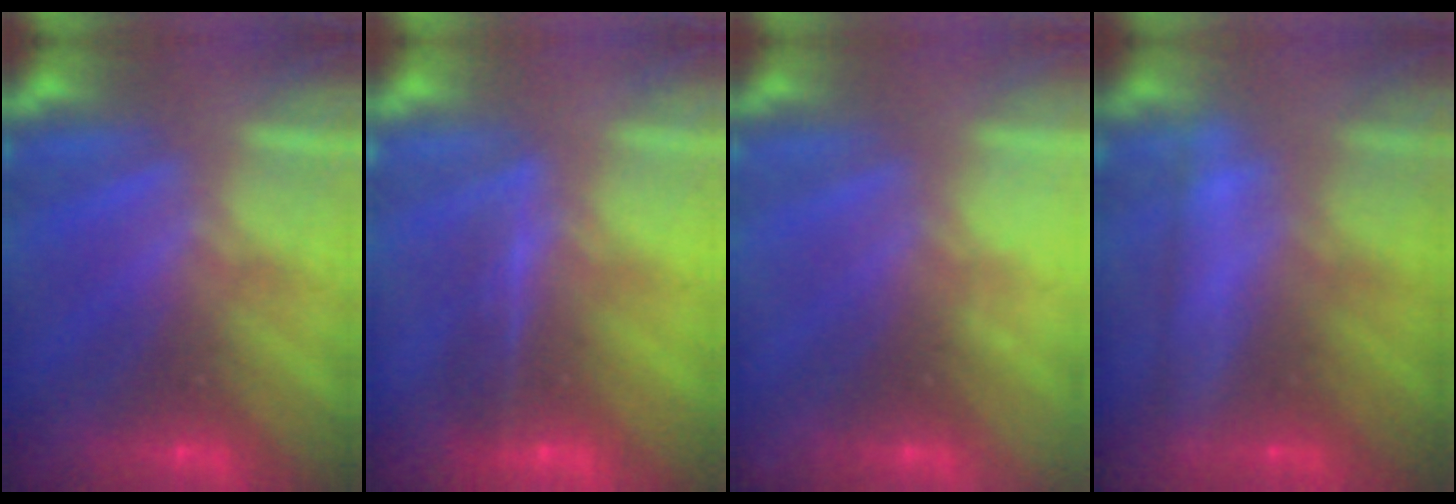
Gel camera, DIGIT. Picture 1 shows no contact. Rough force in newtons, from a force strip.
{"total": 1.7}
{"total": 2.3}
{"total": 2.4}